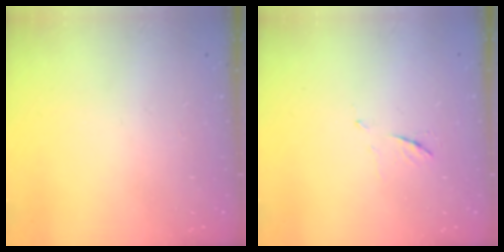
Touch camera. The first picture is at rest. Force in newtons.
{"total": 5.5, "press": 5.4, "slide": 0.7}